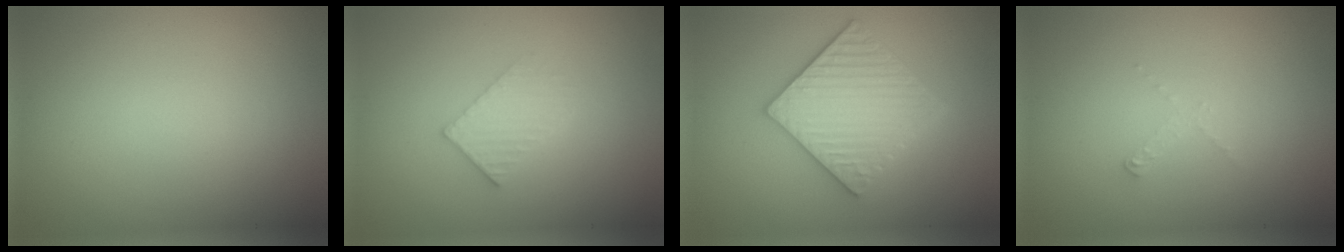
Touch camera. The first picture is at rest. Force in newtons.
{"total": 2.1, "press": 2.0, "slide": 0.3}
{"total": 5.8, "press": 5.7, "slide": 1.1}
{"total": 0.8, "press": 0.8, "slide": 0.1}